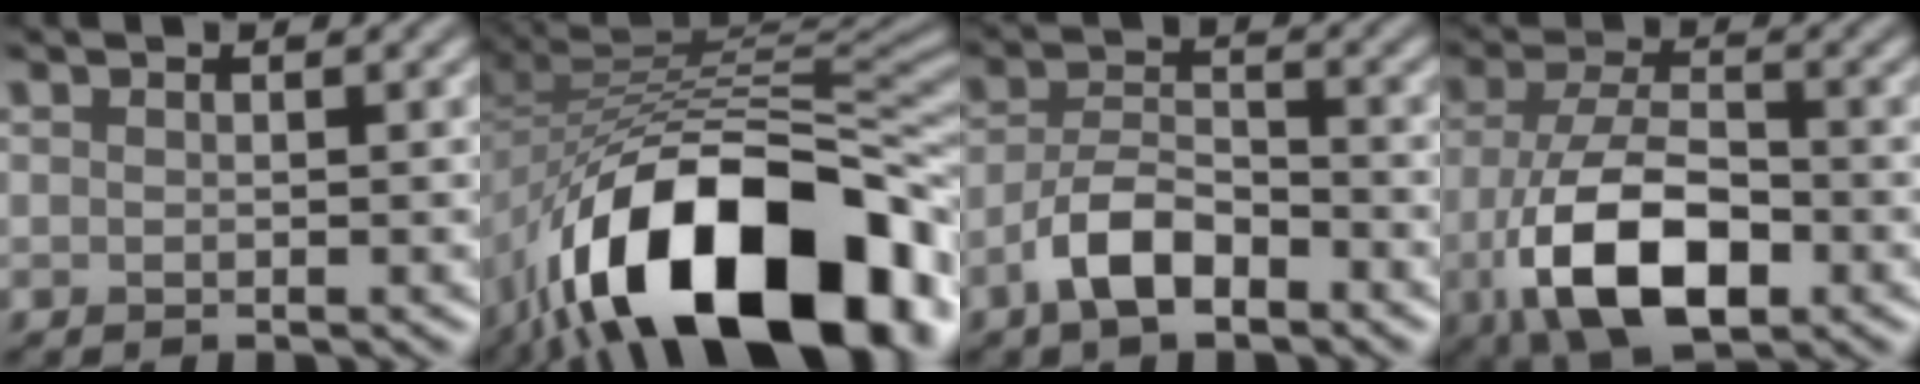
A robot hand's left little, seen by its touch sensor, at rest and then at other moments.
{"total": 17.9, "force": [-9.6, 9.2, 12.0], "torque": [-0.197, -0.003, -0.154]}
{"total": 4.5, "force": [-2.8, 1.8, 3.0], "torque": [-0.053, 0.006, -0.060]}
{"total": 8.7, "force": [-3.1, 4.3, 6.9], "torque": [-0.146, -0.014, -0.059]}